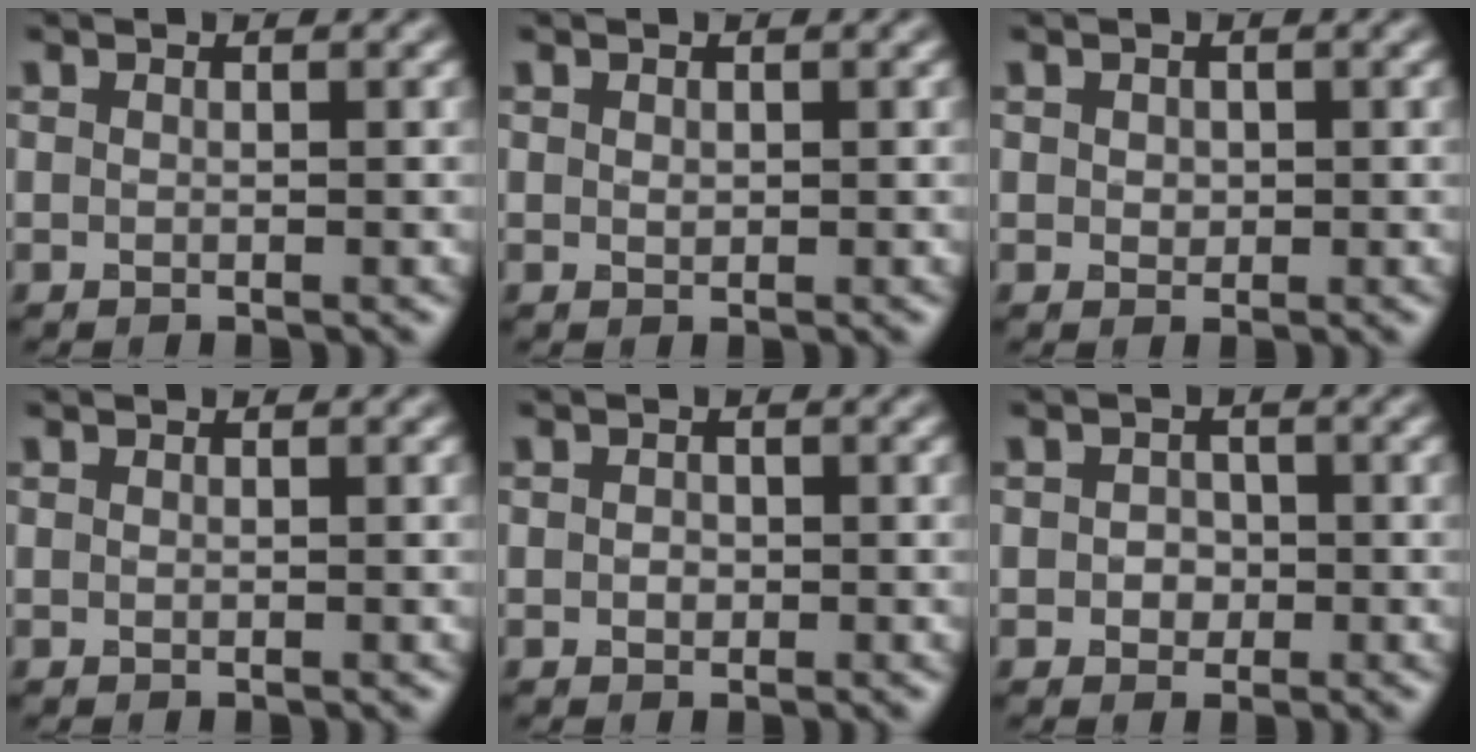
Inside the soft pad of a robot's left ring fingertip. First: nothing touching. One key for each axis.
{"total": 0.5, "fx": 0.2, "fy": 0.4, "fz": 0.3, "tx": -0.005, "ty": -0.001, "tz": 0.004}
{"total": 0.8, "fx": 0.2, "fy": 0.7, "fz": 0.3, "tx": -0.006, "ty": -0.003, "tz": 0.005}
{"total": 0.0}
{"total": 0.9, "fx": 0.0, "fy": 0.7, "fz": 0.5, "tx": -0.008, "ty": -0.003, "tz": -0.003}
{"total": 1.6, "fx": -0.1, "fy": 1.4, "fz": 0.7, "tx": -0.008, "ty": -0.002, "tz": -0.005}